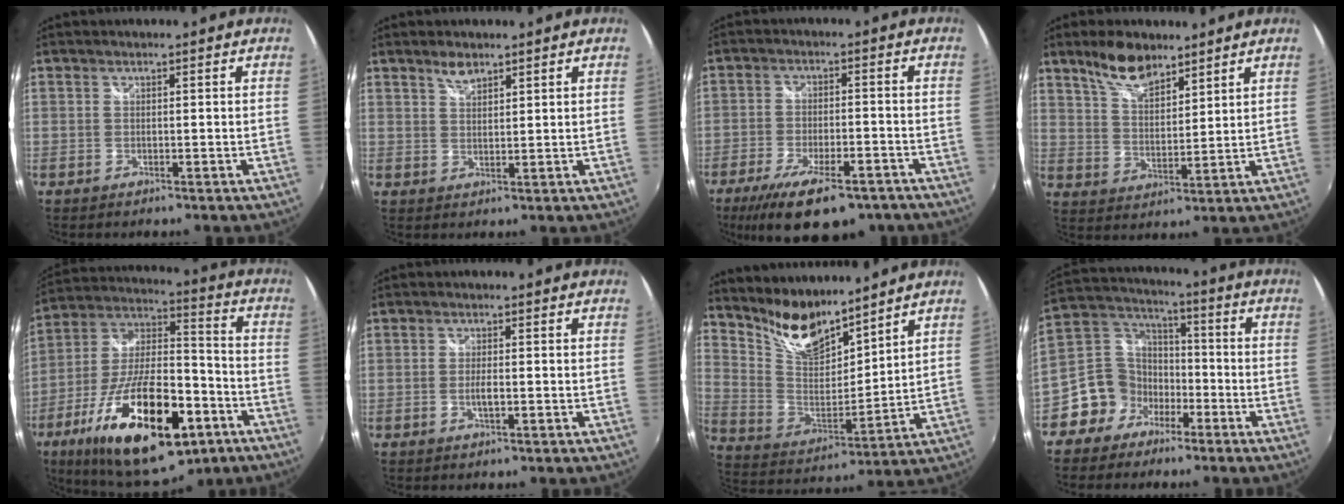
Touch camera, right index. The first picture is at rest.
{"total": 3.1, "force": [2.4, 1.3, 1.5], "torque": [-0.024, 0.003, 0.043]}
{"total": 16.8, "force": [-11.6, 6.2, 10.5], "torque": [-0.209, -0.037, -0.174]}
{"total": 8.9, "force": [6.7, 3.6, 4.6], "torque": [-0.082, 0.007, 0.127]}
{"total": 28.1, "force": [-13.4, 10.9, 22.1], "torque": [-0.404, -0.034, -0.213]}
{"total": 1.9, "force": [-0.6, 0.4, 1.8], "torque": [-0.035, -0.003, -0.011]}
{"total": 12.3, "force": [10.6, 3.9, 5.1], "torque": [-0.111, -0.010, 0.212]}
{"total": 10.5, "force": [-5.8, 8.4, 2.2], "torque": [-0.062, 0.043, -0.109]}